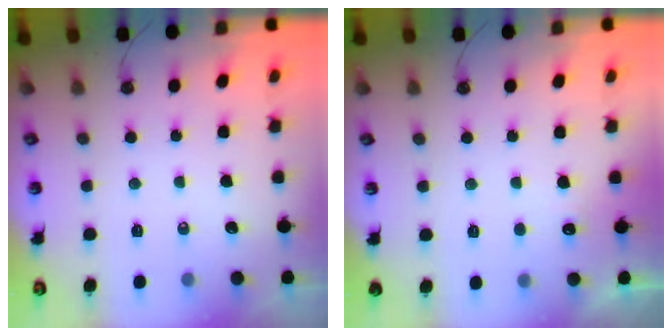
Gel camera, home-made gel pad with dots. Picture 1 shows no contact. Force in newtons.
{"total": 3.5, "press": 3.3, "slide": 1.2}